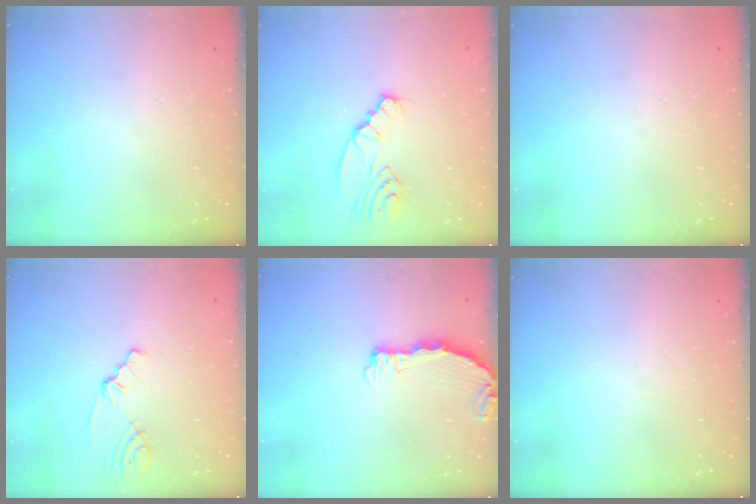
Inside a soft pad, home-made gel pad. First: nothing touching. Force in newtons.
{"total": 2.8, "press": 2.8, "slide": 0.3}
{"total": 0.0}
{"total": 2.1, "press": 2.1, "slide": 0.3}
{"total": 4.9, "press": 4.9, "slide": 0.2}
{"total": 0.0}